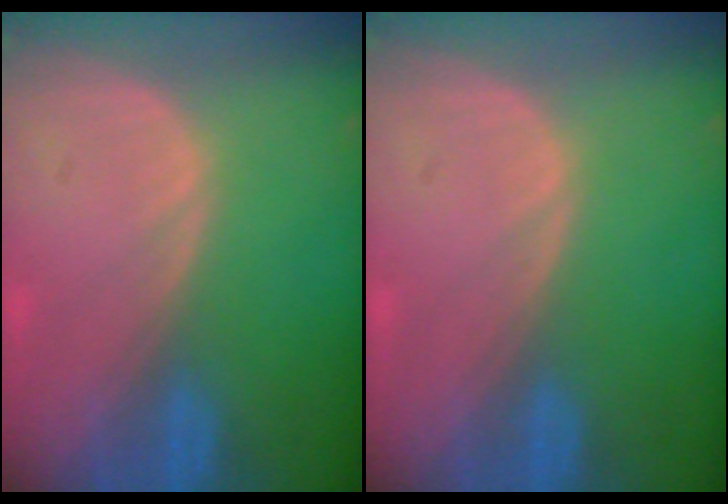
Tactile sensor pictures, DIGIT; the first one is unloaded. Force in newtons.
{"total": 0.0}